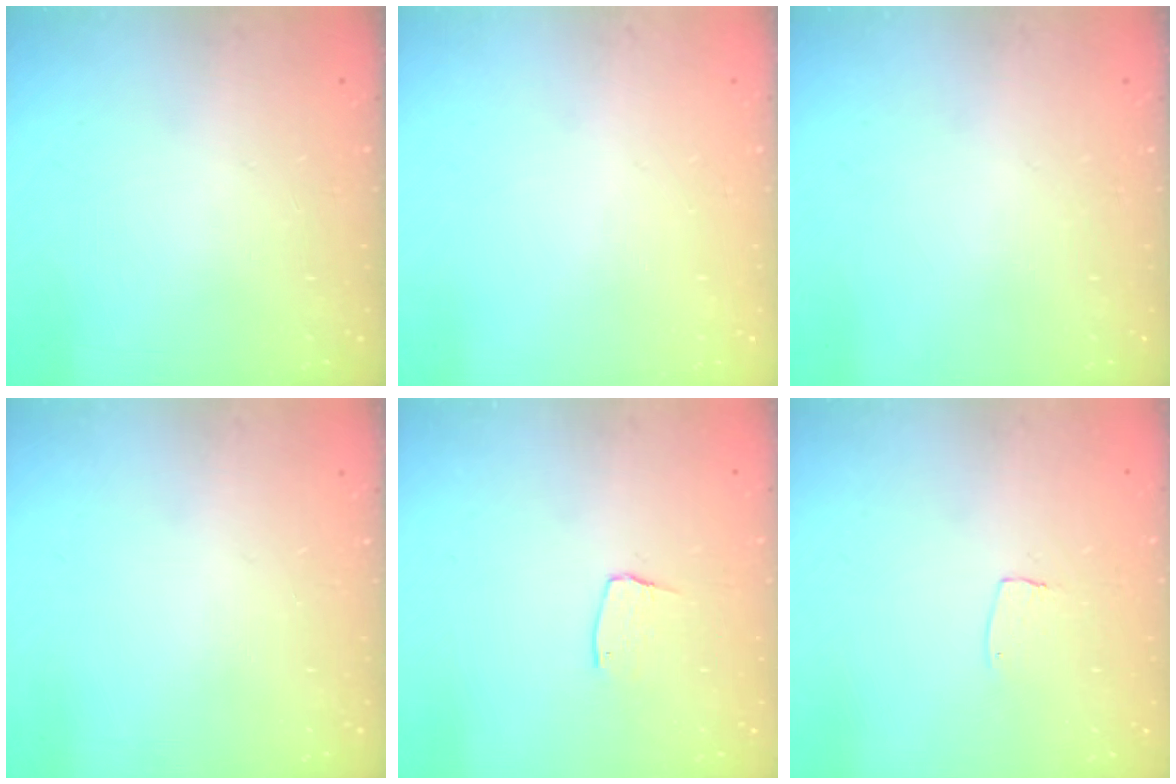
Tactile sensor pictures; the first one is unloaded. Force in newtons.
{"total": 0.0}
{"total": 0.0}
{"total": 0.0}
{"total": 4.7, "press": 4.7, "slide": 0.3}
{"total": 2.6, "press": 2.6, "slide": 0.1}